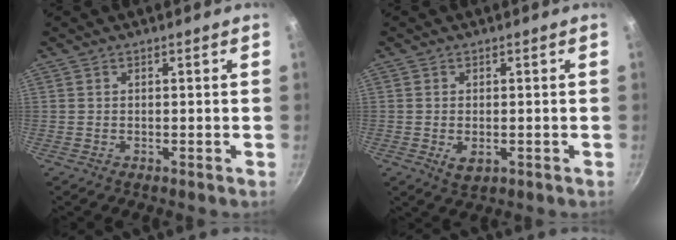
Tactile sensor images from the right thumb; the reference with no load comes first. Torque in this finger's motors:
{"motor_torque": [-0.38, 0.10, 0.14, 0.44, 0.08]}